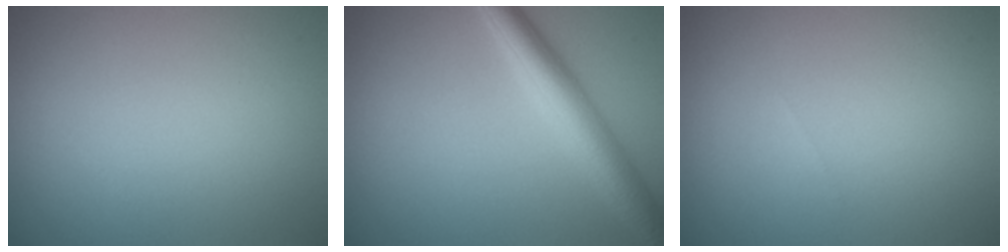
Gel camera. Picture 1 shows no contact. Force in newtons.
{"total": 4.9, "press": 4.9, "slide": 0.1}
{"total": 0.0}